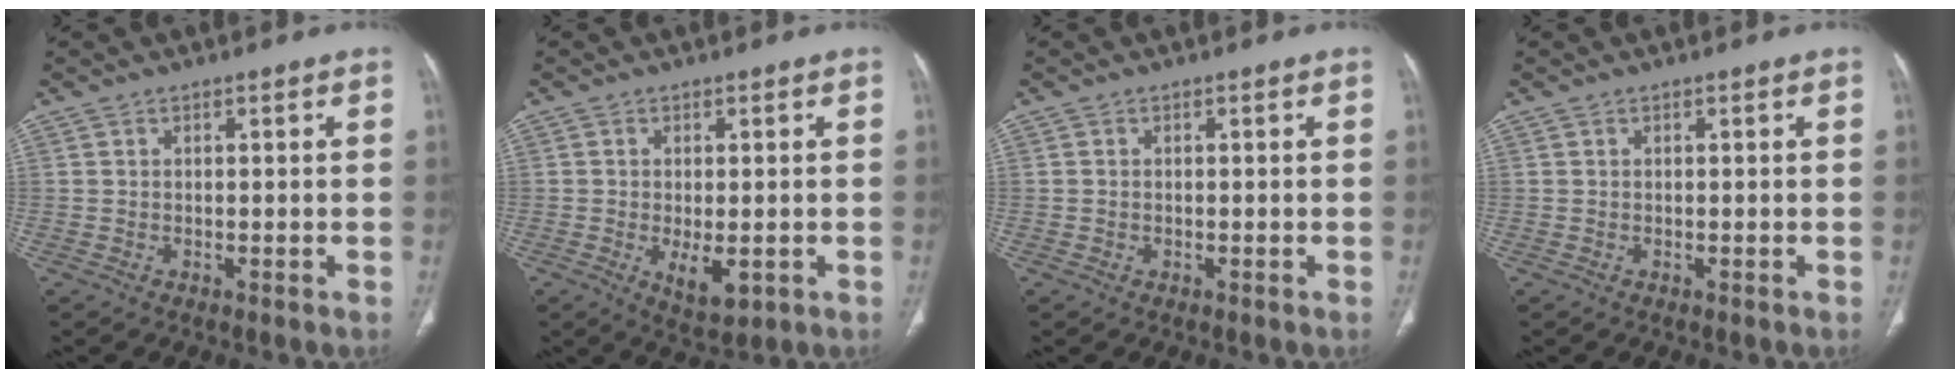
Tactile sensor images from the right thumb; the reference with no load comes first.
{"total": 5.6, "force": [-1.4, 2.6, 4.7], "torque": [-0.070, -0.011, -0.012]}
{"total": 0.0}
{"total": 0.0}